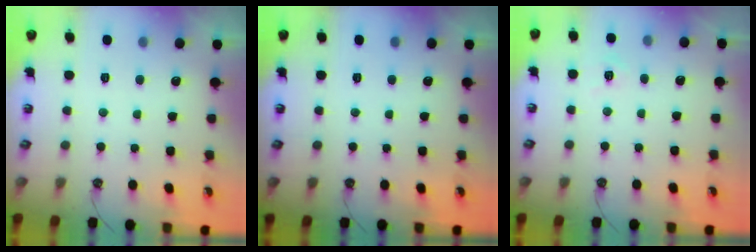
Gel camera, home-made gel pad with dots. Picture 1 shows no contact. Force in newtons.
{"total": 0.0}
{"total": 4.9, "press": 4.9, "slide": 0.4}